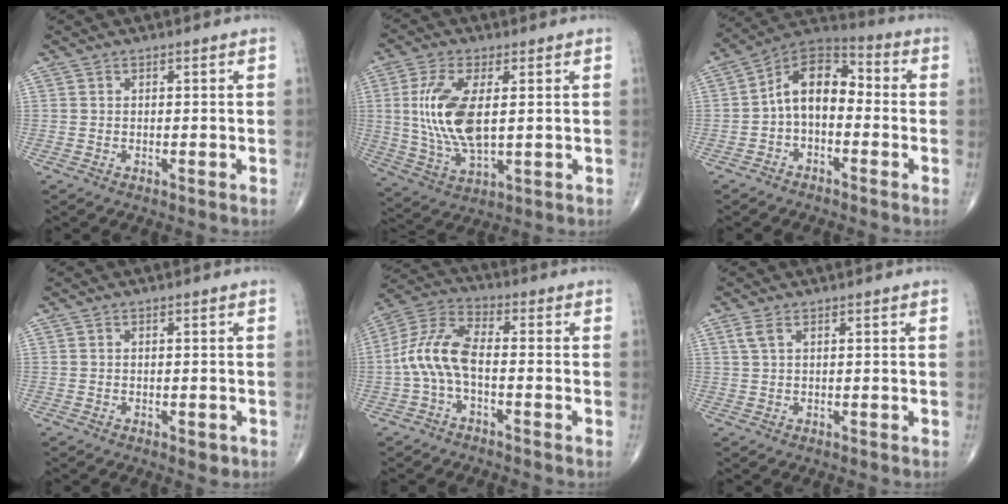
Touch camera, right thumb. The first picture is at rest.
{"total": 13.0, "force": [1.6, 5.7, 11.6], "torque": [-0.245, -0.012, 0.038]}
{"total": 10.5, "force": [-1.3, 6.6, 8.1], "torque": [-0.109, 0.044, -0.041]}
{"total": 1.6, "force": [-0.7, 0.8, 1.1], "torque": [-0.008, -0.001, -0.007]}
{"total": 9.6, "force": [-1.9, 4.3, 8.4], "torque": [-0.185, 0.036, -0.046]}
{"total": 1.8, "force": [0.8, 0.7, 1.4], "torque": [-0.041, 0.010, 0.023]}